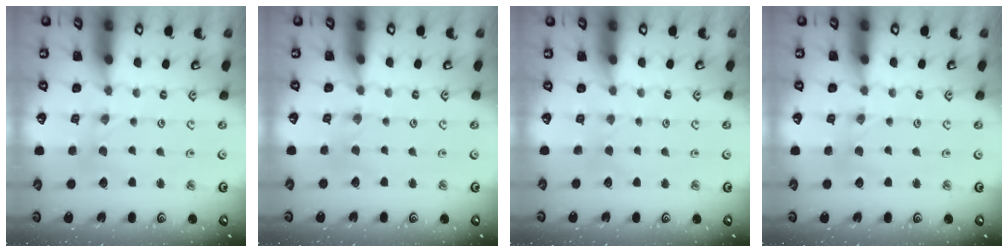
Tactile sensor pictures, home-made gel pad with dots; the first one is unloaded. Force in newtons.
{"total": 0.6, "press": 0.6, "slide": 0.2}
{"total": 1.8, "press": 1.8, "slide": 0.3}
{"total": 1.4, "press": 1.3, "slide": 0.2}